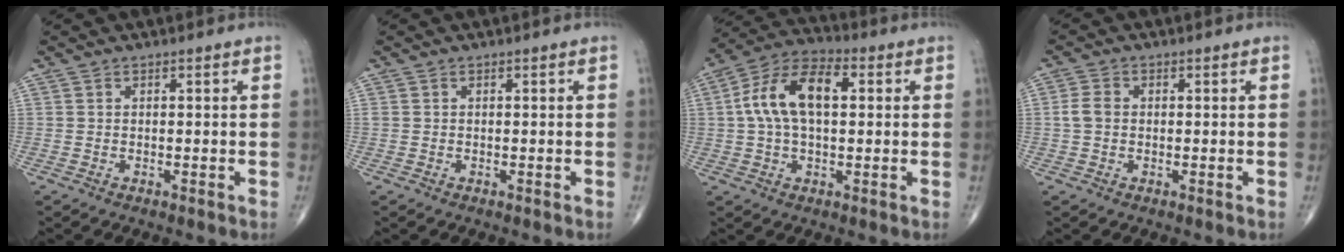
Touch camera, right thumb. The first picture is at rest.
{"total": 0.0}
{"total": 13.2, "force": [2.0, 7.1, 10.9], "torque": [-0.207, 0.031, 0.030]}
{"total": 3.0, "force": [0.0, 2.3, 2.0], "torque": [-0.044, 0.008, -0.003]}